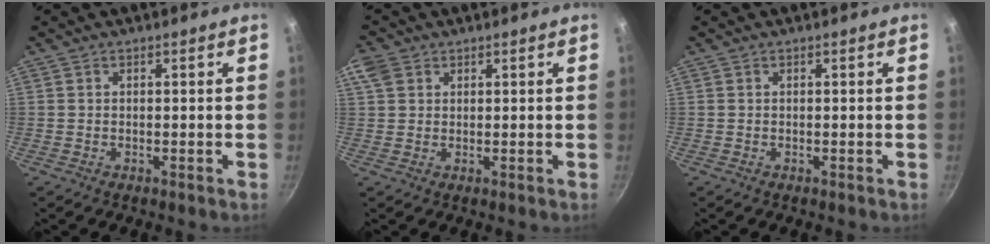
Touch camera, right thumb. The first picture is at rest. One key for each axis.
{"total": 4.9, "fx": 2.1, "fy": 3.7, "fz": 2.2, "tx": -0.039, "ty": 0.004, "tz": 0.038}
{"total": 0.0}